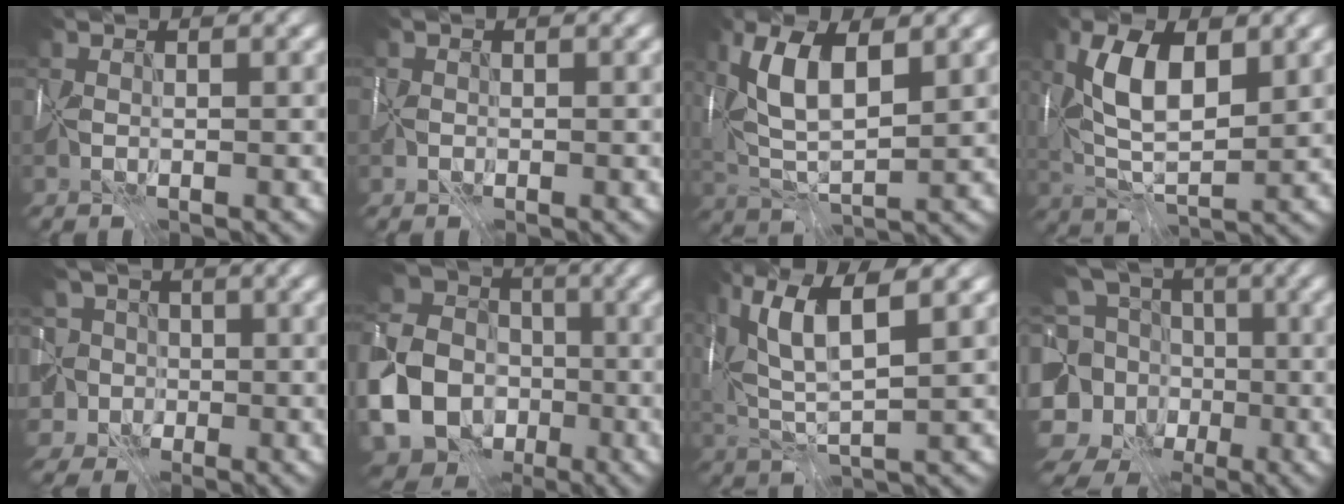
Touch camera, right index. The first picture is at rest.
{"total": 1.2, "force": [-0.3, 1.2, 0.2], "torque": [0.004, -0.001, -0.008]}
{"total": 8.1, "force": [3.0, 3.4, 6.6], "torque": [-0.141, 0.011, 0.051]}
{"total": 8.4, "force": [2.4, 3.9, 7.0], "torque": [-0.142, 0.013, 0.037]}
{"total": 10.8, "force": [-1.9, 9.4, 5.0], "torque": [-0.099, 0.021, -0.080]}
{"total": 19.1, "force": [-5.7, 16.3, 8.1], "torque": [-0.215, -0.026, -0.132]}
{"total": 8.4, "force": [3.6, 2.5, 7.2], "torque": [-0.154, 0.014, 0.067]}
{"total": 11.0, "force": [-1.9, 9.3, 5.5], "torque": [-0.134, -0.013, -0.030]}